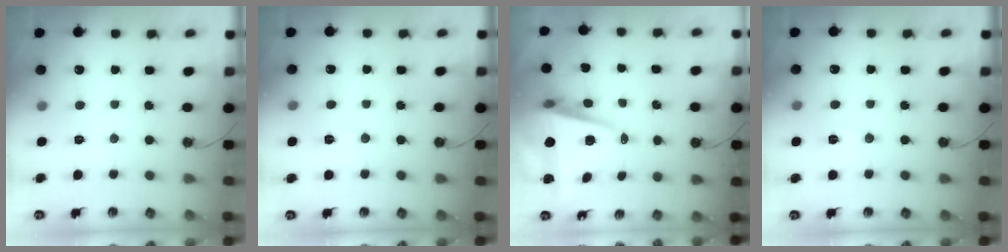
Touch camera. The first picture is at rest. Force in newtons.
{"total": 5.6, "press": 3.5, "slide": 4.4}
{"total": 8.4, "press": 7.3, "slide": 4.3}
{"total": 5.6, "press": 3.5, "slide": 4.4}